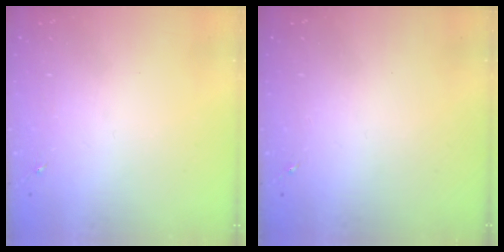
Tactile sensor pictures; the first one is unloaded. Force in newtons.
{"total": 0.0}